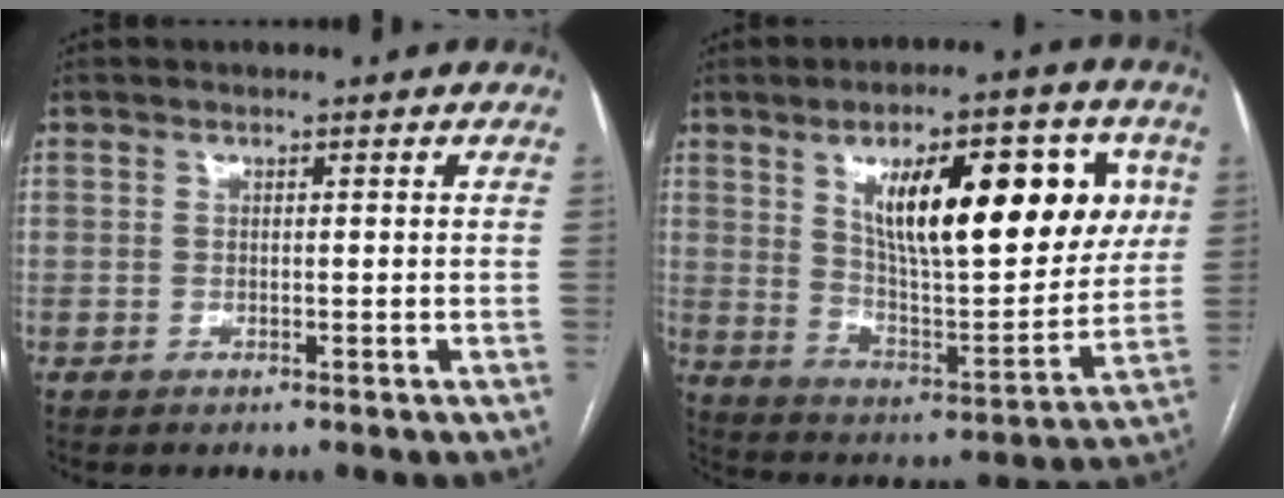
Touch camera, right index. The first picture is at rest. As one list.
[{"total": 21.4, "force": [7.3, 7.0, 18.9], "torque": [-0.285, 0.016, 0.119]}]